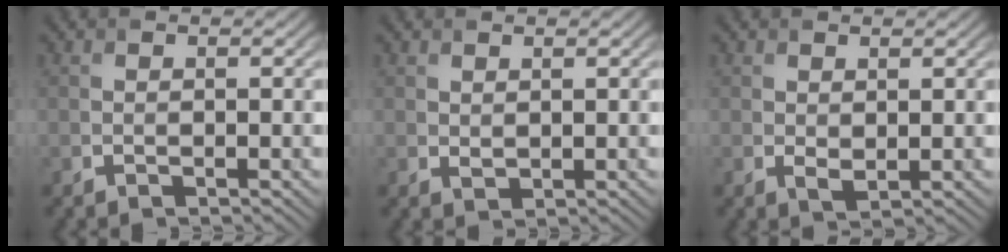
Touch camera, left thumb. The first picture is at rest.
{"total": 0.9, "force": [0.6, 0.5, 0.4], "torque": [-0.012, -0.004, 0.015]}
{"total": 1.3, "force": [0.3, 0.8, 1.0], "torque": [-0.021, -0.005, 0.010]}